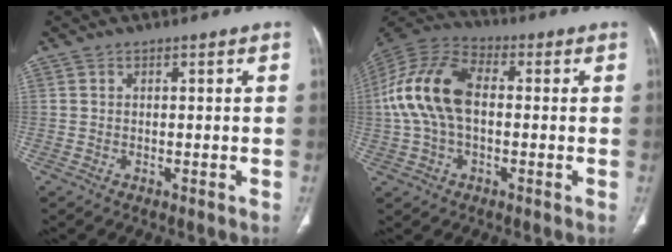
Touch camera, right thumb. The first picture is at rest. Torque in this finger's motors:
{"motor_torque": [0.95, 0.98, 0.37, -0.42, 0.25]}